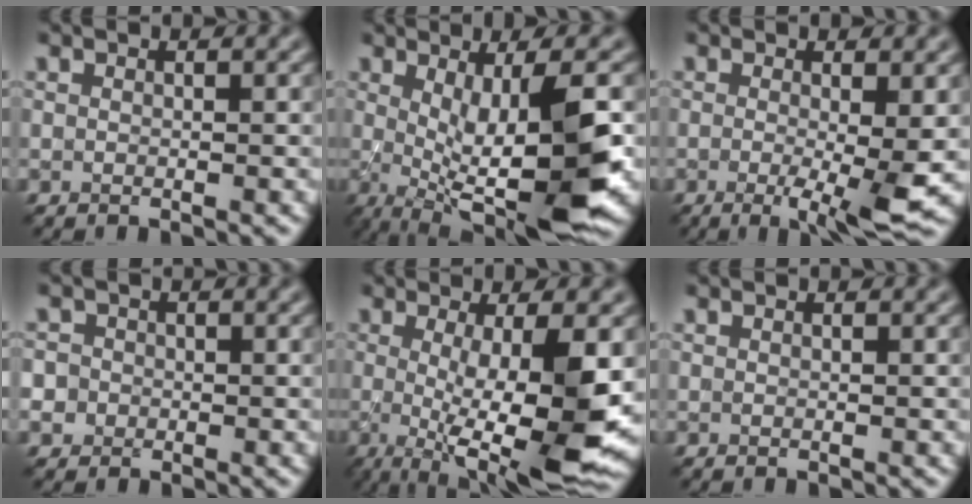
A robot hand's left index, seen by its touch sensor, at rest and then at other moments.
{"total": 10.5, "force": [-0.5, 2.5, 10.1], "torque": [-0.148, -0.012, -0.002]}
{"total": 4.7, "force": [-0.8, 0.7, 4.6], "torque": [-0.071, -0.015, -0.009]}
{"total": 2.7, "force": [-0.5, 2.6, 0.4], "torque": [0.003, 0.017, -0.032]}
{"total": 10.7, "force": [-0.9, 2.6, 10.4], "torque": [-0.146, -0.021, -0.009]}
{"total": 0.0}